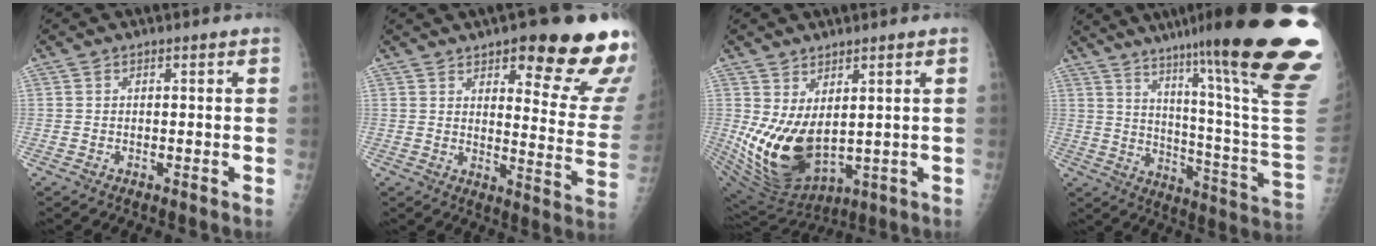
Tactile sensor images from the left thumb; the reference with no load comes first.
{"total": 22.5, "force": [13.7, 6.4, 16.7], "torque": [-0.169, -0.067, 0.171]}
{"total": 13.5, "force": [1.6, 7.7, 11.0], "torque": [-0.193, -0.035, 0.061]}
{"total": 31.4, "force": [20.0, 1.9, 24.1], "torque": [-0.267, -0.115, 0.288]}